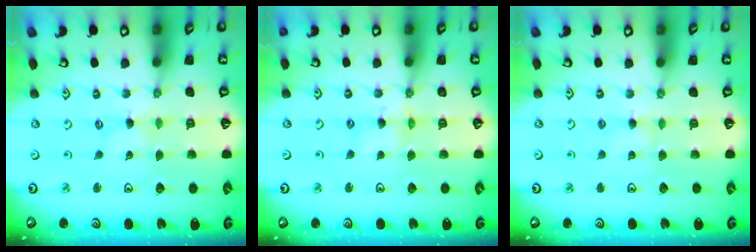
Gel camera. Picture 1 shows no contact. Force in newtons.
{"total": 2.3, "press": 2.3, "slide": 0.3}
{"total": 1.8, "press": 1.8, "slide": 0.2}